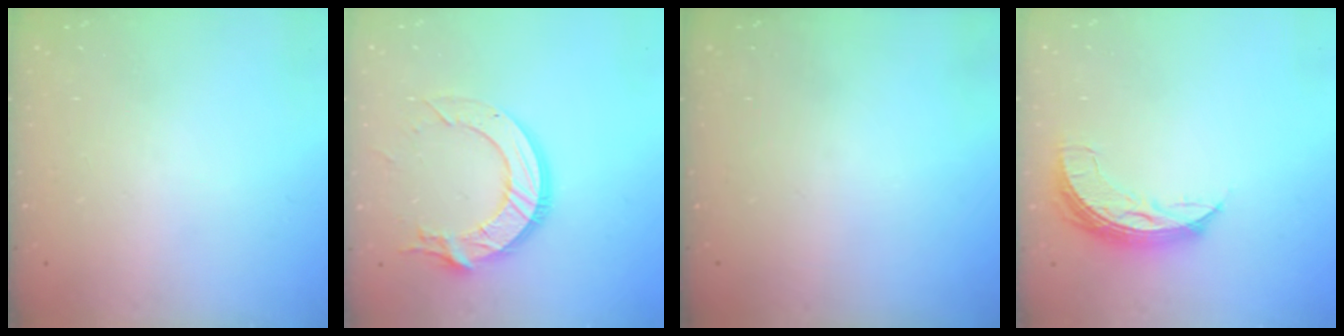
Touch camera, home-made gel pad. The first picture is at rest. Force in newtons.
{"total": 13.5, "press": 13.4, "slide": 1.6}
{"total": 0.0}
{"total": 7.0, "press": 7.0, "slide": 0.7}